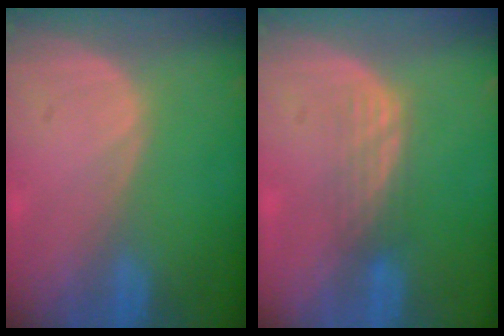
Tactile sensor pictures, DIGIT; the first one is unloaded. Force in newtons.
{"total": 3.1, "press": 2.6, "slide": 1.6}